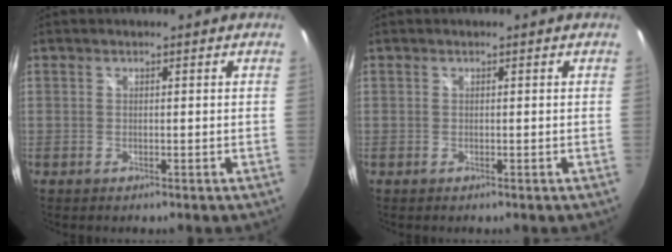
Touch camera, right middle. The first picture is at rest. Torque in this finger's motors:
{"motor_torque": [0.00, 0.00, 0.00, 0.00]}